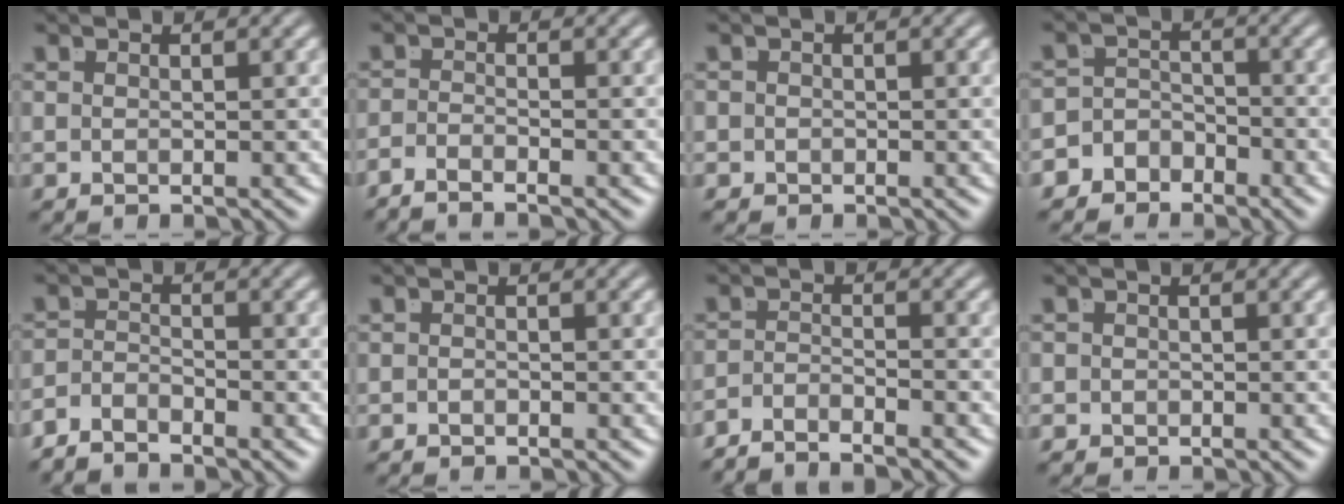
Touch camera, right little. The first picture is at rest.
{"total": 2.3, "force": [-2.2, -0.3, 0.7], "torque": [-0.012, -0.012, -0.035]}
{"total": 1.3, "force": [-0.8, 1.0, -0.1], "torque": [-0.005, -0.012, -0.009]}
{"total": 5.7, "force": [-3.4, 4.3, 1.4], "torque": [-0.028, -0.013, -0.061]}
{"total": 3.0, "force": [-2.7, 1.0, 0.6], "torque": [-0.009, -0.013, -0.047]}
{"total": 0.9, "force": [-0.6, -0.5, -0.2], "torque": [0.004, -0.008, -0.007]}
{"total": 3.7, "force": [-3.6, 0.5, 0.8], "torque": [-0.007, -0.011, -0.061]}
{"total": 1.6, "force": [-1.0, 1.2, -0.1], "torque": [-0.004, -0.013, -0.014]}